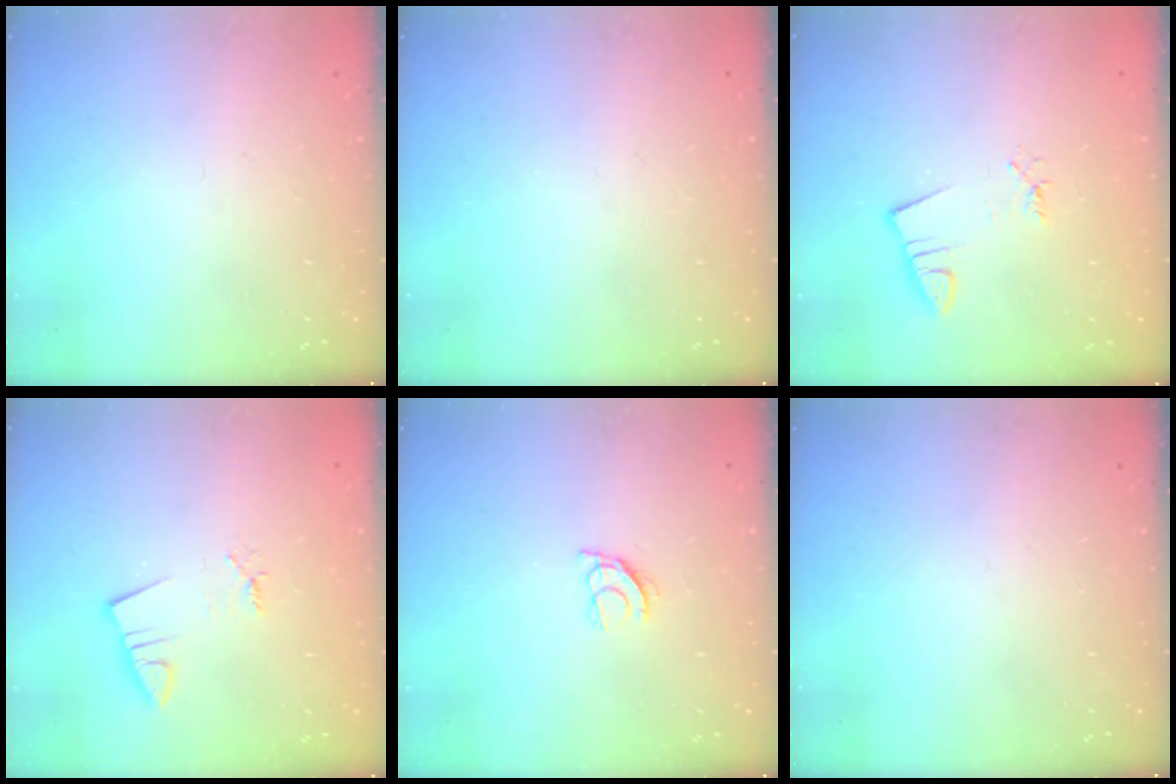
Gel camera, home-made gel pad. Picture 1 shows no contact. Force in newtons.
{"total": 0.0}
{"total": 1.1, "press": 1.1, "slide": 0.1}
{"total": 1.4, "press": 1.4, "slide": 0.1}
{"total": 5.4, "press": 5.3, "slide": 0.8}
{"total": 0.0}